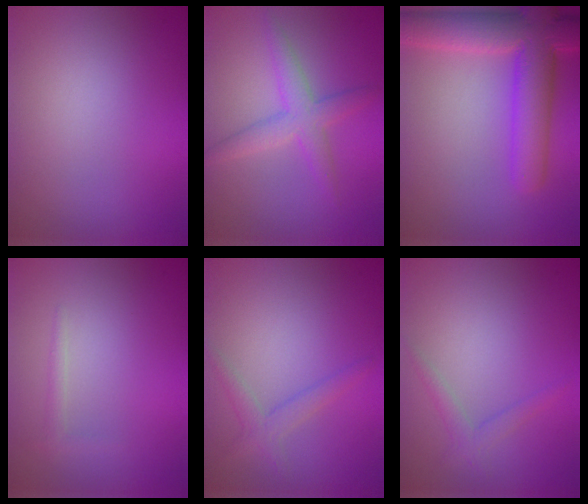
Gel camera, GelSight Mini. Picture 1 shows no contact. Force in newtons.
{"total": 3.2, "press": 3.2, "slide": 0.0}
{"total": 8.5, "press": 8.5, "slide": 0.7}
{"total": 0.8, "press": 0.8, "slide": 0.0}
{"total": 2.0, "press": 2.0, "slide": 0.1}
{"total": 1.4, "press": 1.4, "slide": 0.1}